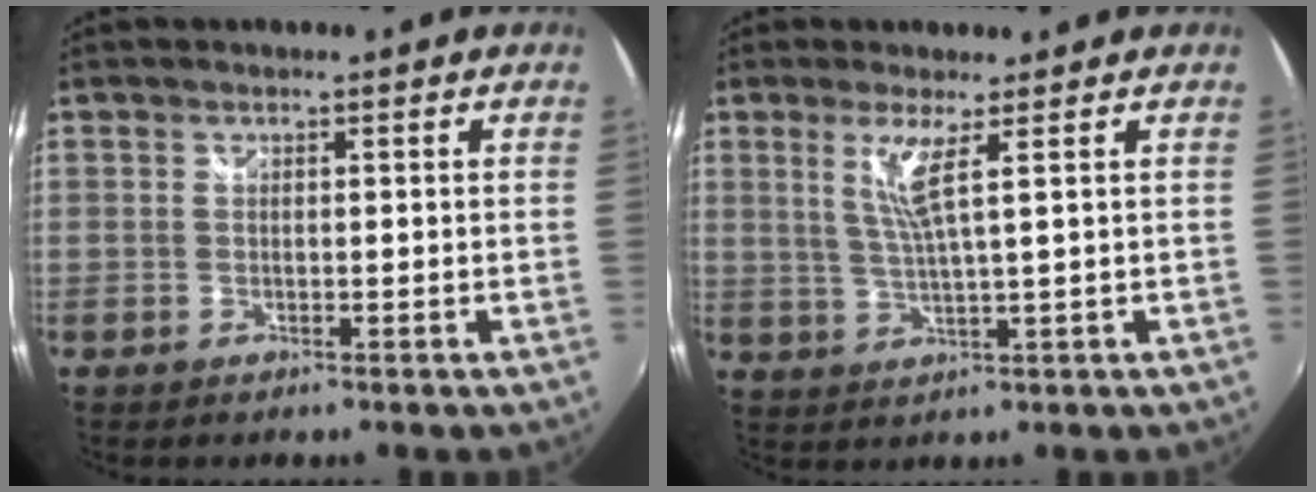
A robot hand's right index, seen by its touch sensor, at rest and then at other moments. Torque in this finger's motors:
{"motor_torque": [0.05, 0.00, 0.11, 0.11]}